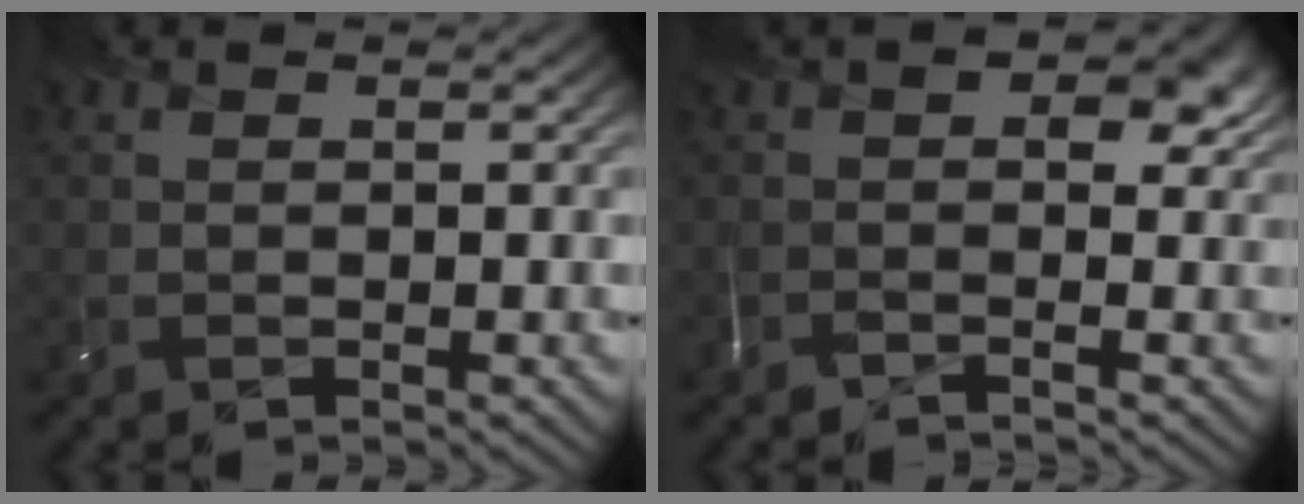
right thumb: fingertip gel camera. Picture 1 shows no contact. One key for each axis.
{"total": 3.4, "fx": -0.4, "fy": 1.3, "fz": 3.1, "tx": -0.041, "ty": -0.002, "tz": -0.015}